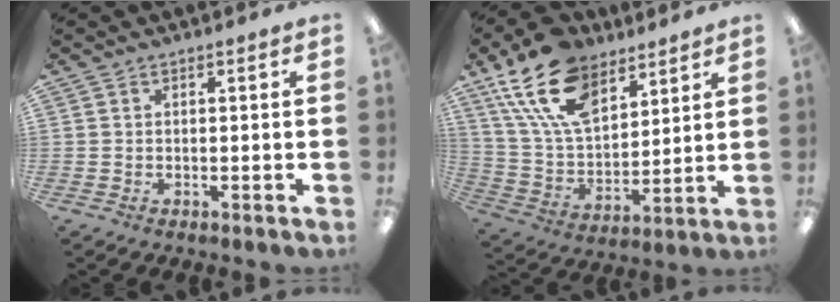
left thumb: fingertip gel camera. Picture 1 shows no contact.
{"total": 18.9, "force": [11.2, 10.8, 10.8], "torque": [-0.225, -0.042, 0.206]}